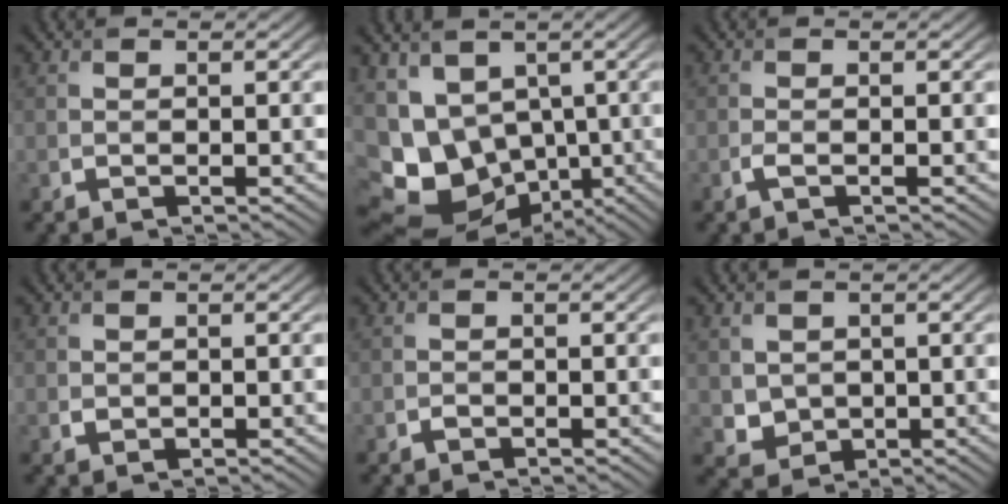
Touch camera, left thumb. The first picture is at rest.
{"total": 12.3, "force": [-1.1, 9.6, 7.5], "torque": [-0.181, -0.018, 0.006]}
{"total": 0.9, "force": [-0.4, 0.2, 0.8], "torque": [-0.020, 0.000, -0.010]}
{"total": 0.6, "force": [0.1, 0.5, 0.3], "torque": [-0.004, -0.006, 0.003]}
{"total": 0.5, "force": [-0.3, 0.3, 0.2], "torque": [-0.004, -0.002, -0.006]}
{"total": 2.9, "force": [0.8, 2.5, 1.1], "torque": [-0.039, -0.011, 0.021]}